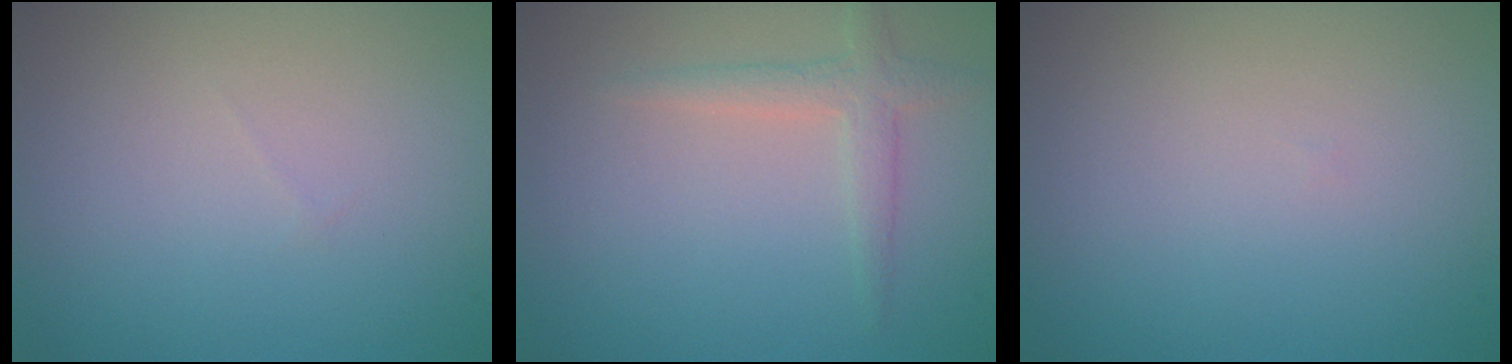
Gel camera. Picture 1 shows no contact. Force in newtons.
{"total": 2.1, "press": 2.1, "slide": 0.1}
{"total": 0.0}